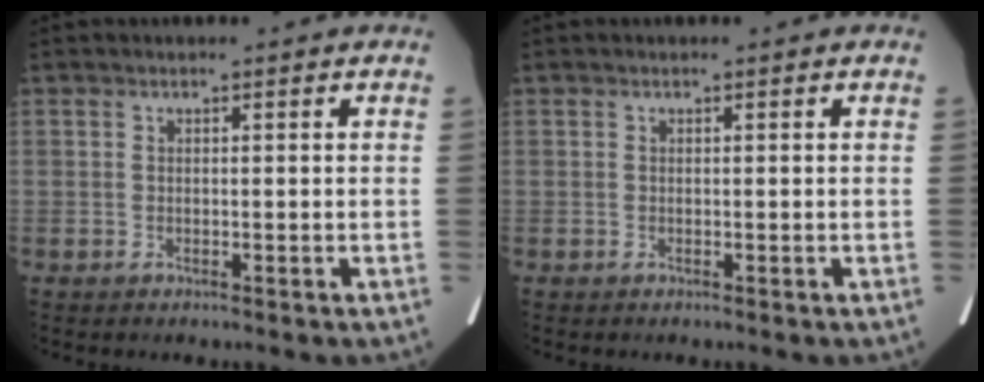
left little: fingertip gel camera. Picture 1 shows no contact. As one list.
[{"total": 0.0}]